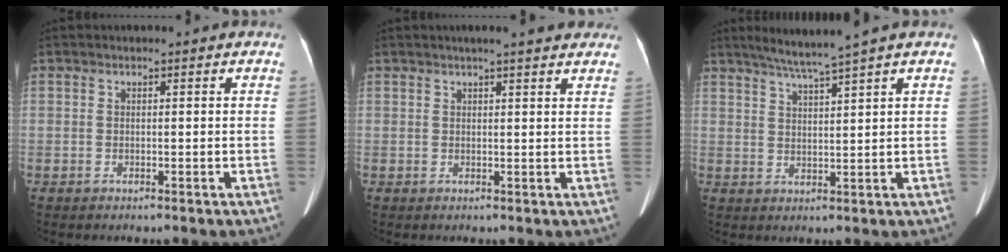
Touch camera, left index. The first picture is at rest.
{"total": 8.2, "force": [6.9, 0.9, 4.3], "torque": [-0.050, 0.018, 0.074]}
{"total": 5.5, "force": [4.3, -1.5, 3.0], "torque": [-0.055, -0.005, 0.081]}